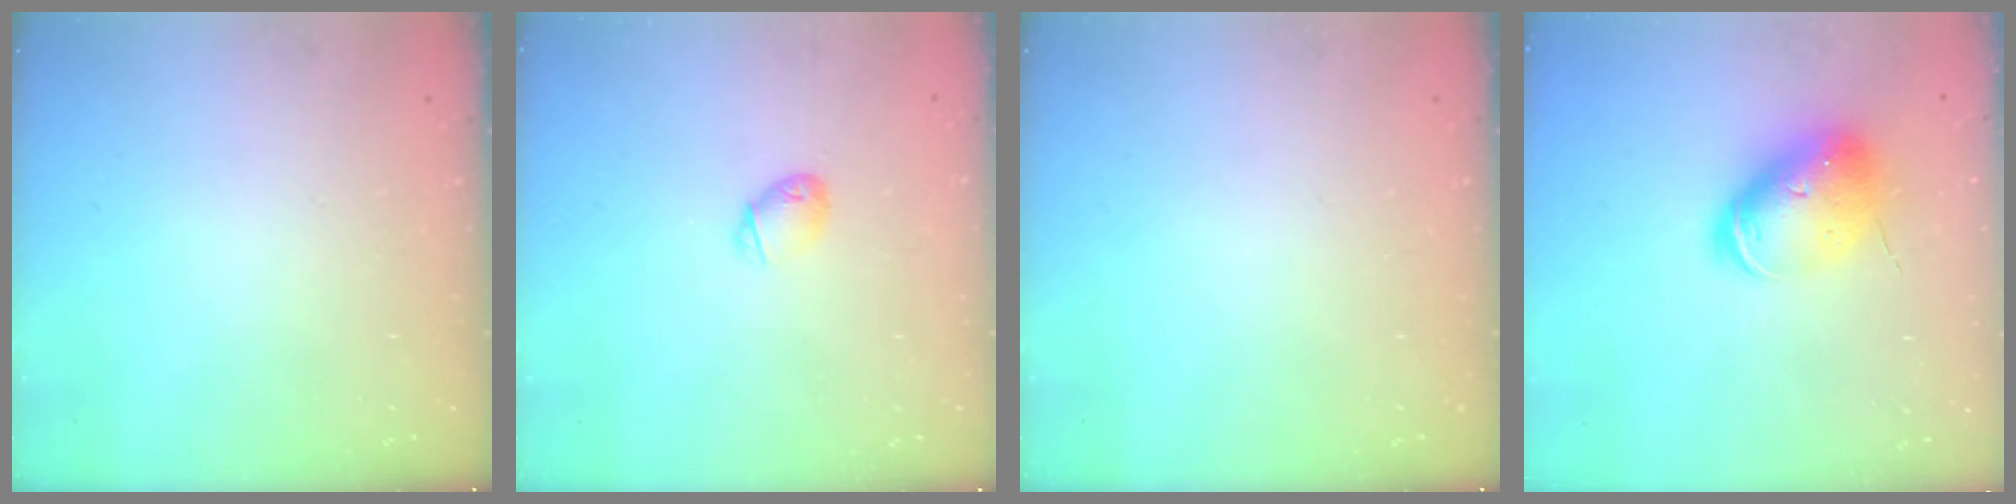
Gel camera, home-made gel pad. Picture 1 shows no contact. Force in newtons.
{"total": 4.0, "press": 3.9, "slide": 0.8}
{"total": 0.0}
{"total": 12.8, "press": 12.6, "slide": 2.3}